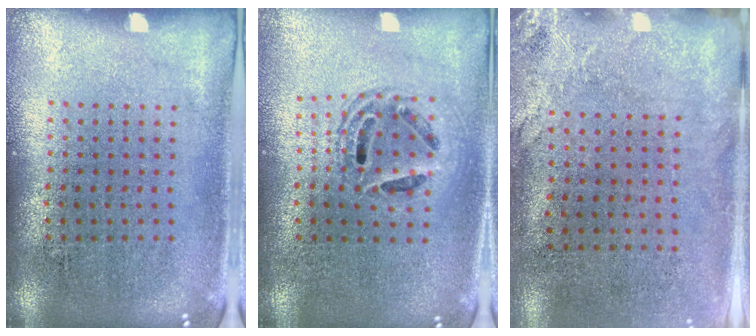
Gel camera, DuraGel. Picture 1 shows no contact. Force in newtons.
{"total": 1.4, "press": 1.3, "slide": 0.7}
{"total": 2.6, "press": 2.0, "slide": 1.6}